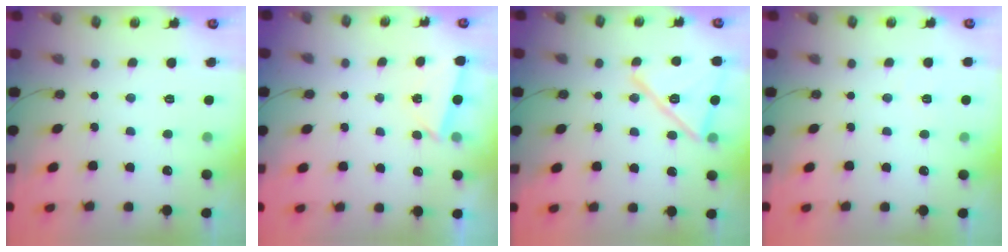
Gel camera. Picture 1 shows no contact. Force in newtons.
{"total": 2.5, "press": 2.4, "slide": 0.9}
{"total": 16.3, "press": 16.3, "slide": 0.4}
{"total": 3.4, "press": 2.3, "slide": 2.5}